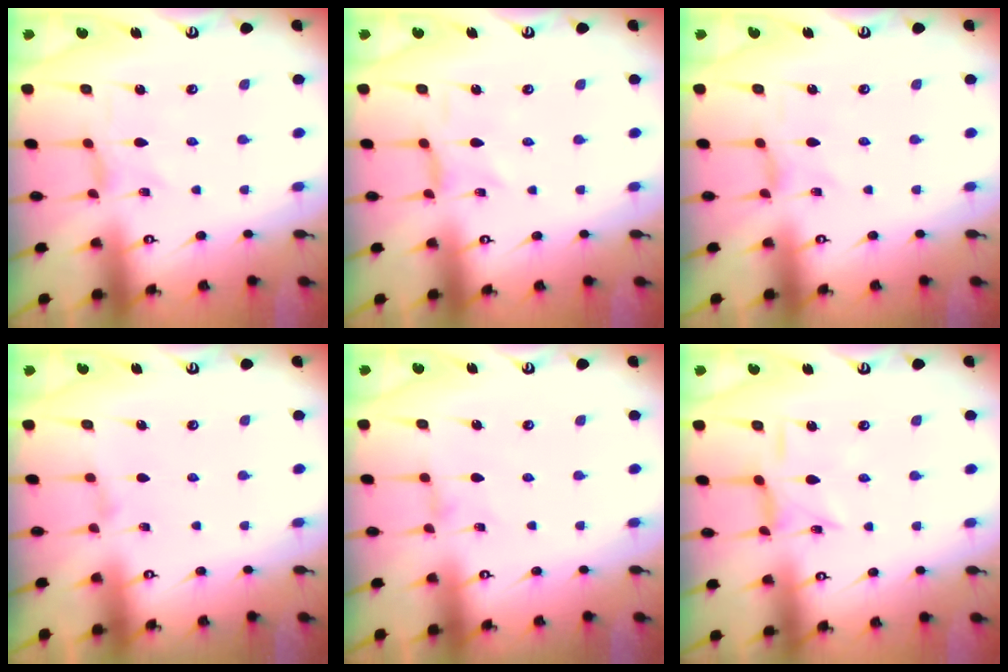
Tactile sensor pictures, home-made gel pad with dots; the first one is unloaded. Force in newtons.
{"total": 0.0}
{"total": 0.0}
{"total": 3.2, "press": 3.2, "slide": 0.5}
{"total": 0.9, "press": 0.8, "slide": 0.3}
{"total": 5.4, "press": 5.4, "slide": 0.4}